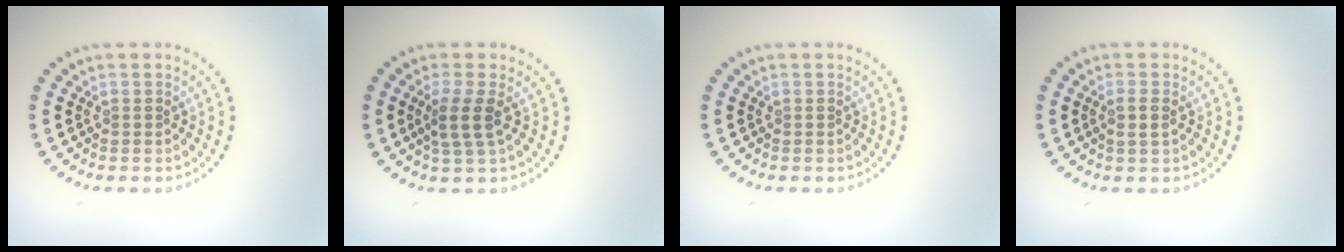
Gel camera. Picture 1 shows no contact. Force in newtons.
{"total": 2.5, "press": 1.9, "slide": 1.5}
{"total": 0.0}
{"total": 1.2, "press": 1.1, "slide": 0.5}